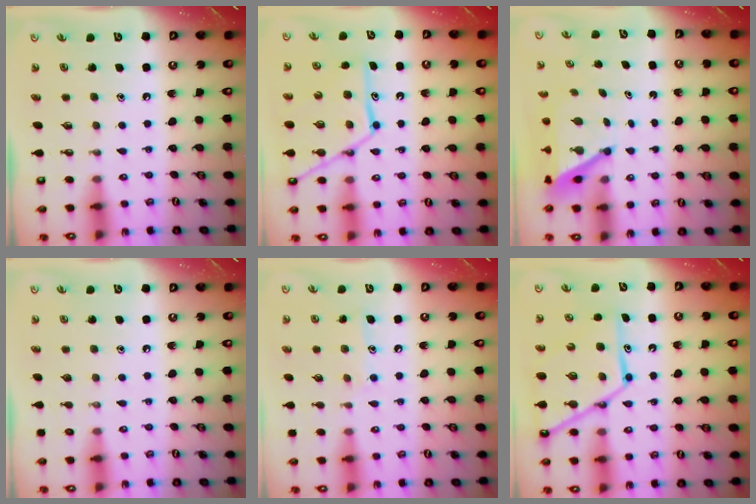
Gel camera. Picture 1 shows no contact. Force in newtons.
{"total": 14.2, "press": 14.2, "slide": 1.1}
{"total": 3.9, "press": 3.9, "slide": 0.4}
{"total": 0.0}
{"total": 7.1, "press": 7.1, "slide": 0.6}
{"total": 15.3, "press": 15.2, "slide": 1.4}